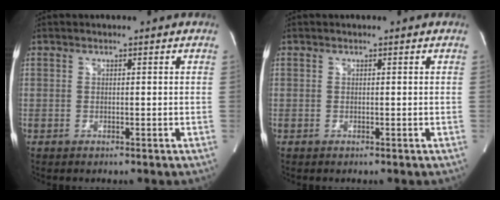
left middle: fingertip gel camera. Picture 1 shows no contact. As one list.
[{"total": 0.0}]